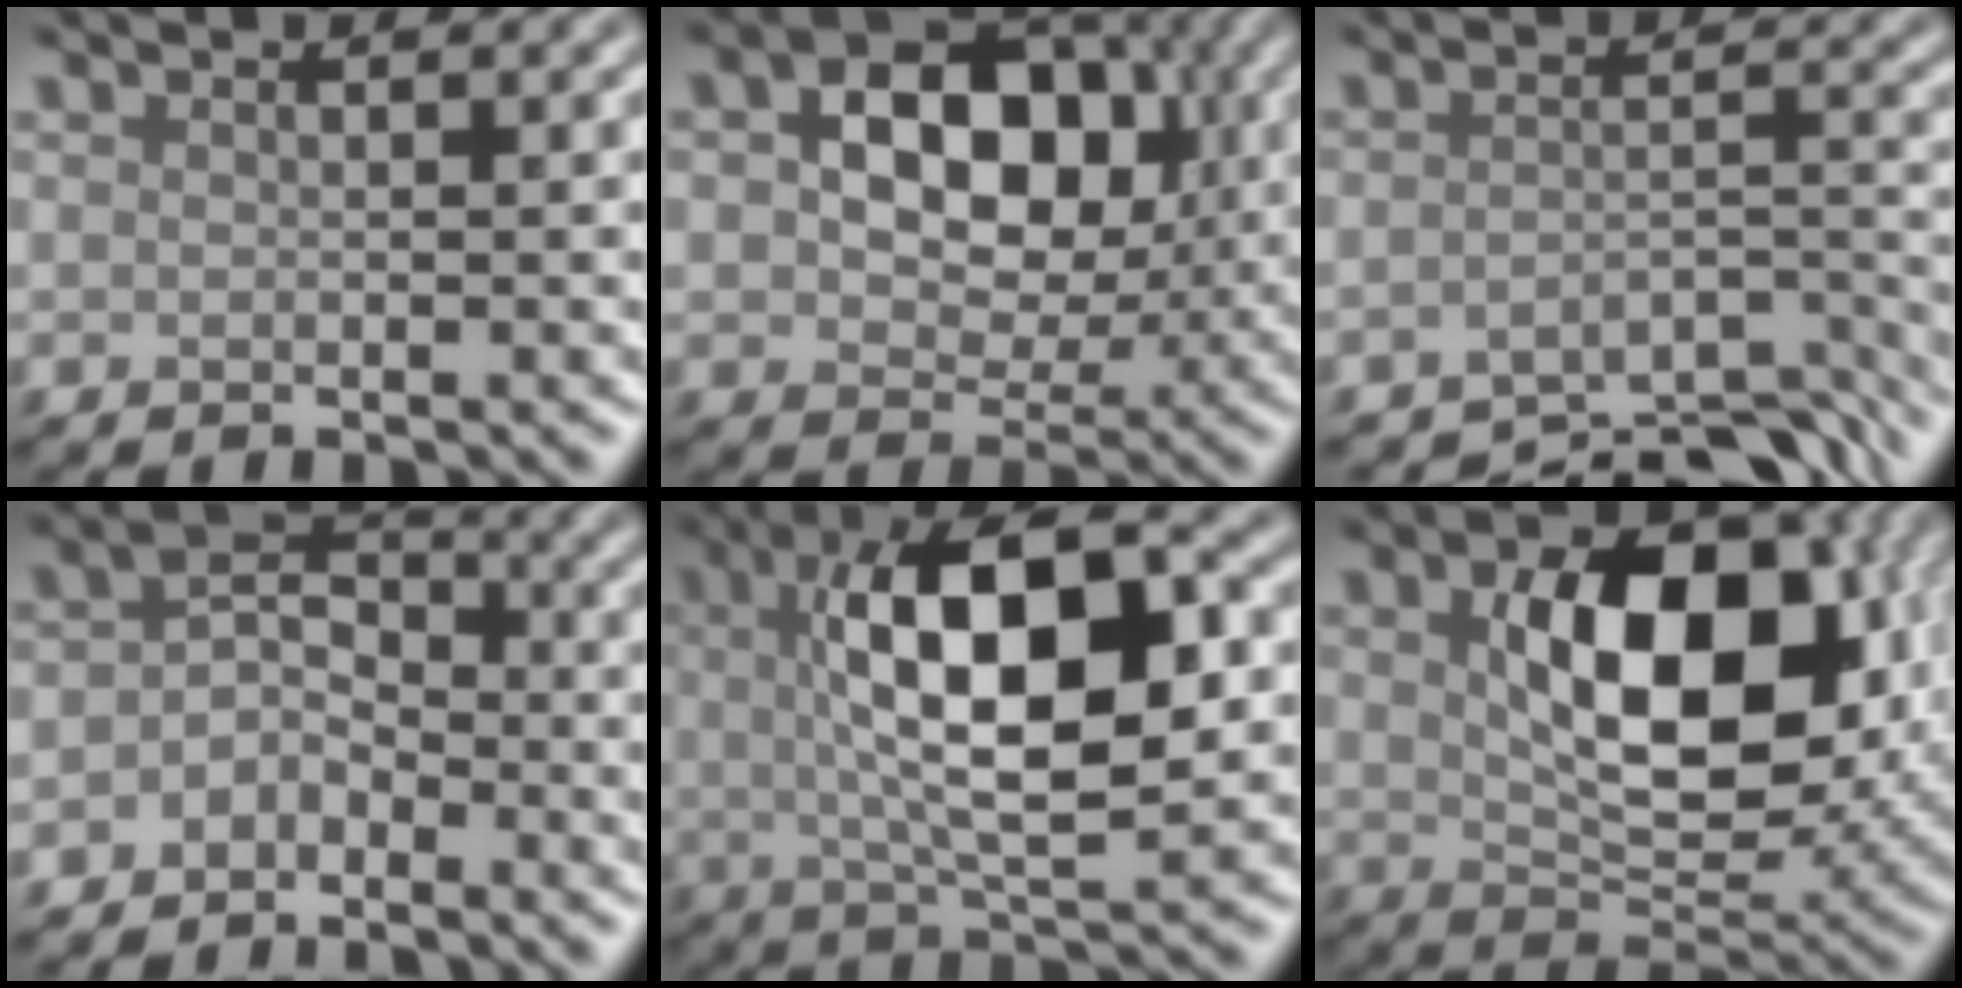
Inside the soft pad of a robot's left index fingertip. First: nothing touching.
{"total": 10.3, "force": [1.6, 7.2, 7.1], "torque": [-0.099, 0.018, 0.015]}
{"total": 7.1, "force": [-6.4, 1.5, 2.8], "torque": [-0.041, -0.013, -0.094]}
{"total": 3.1, "force": [-1.8, 2.1, 1.3], "torque": [-0.020, 0.009, -0.046]}
{"total": 11.3, "force": [1.6, 4.1, 10.4], "torque": [-0.167, 0.014, 0.023]}
{"total": 10.4, "force": [1.5, 6.1, 8.3], "torque": [-0.135, -0.001, 0.032]}